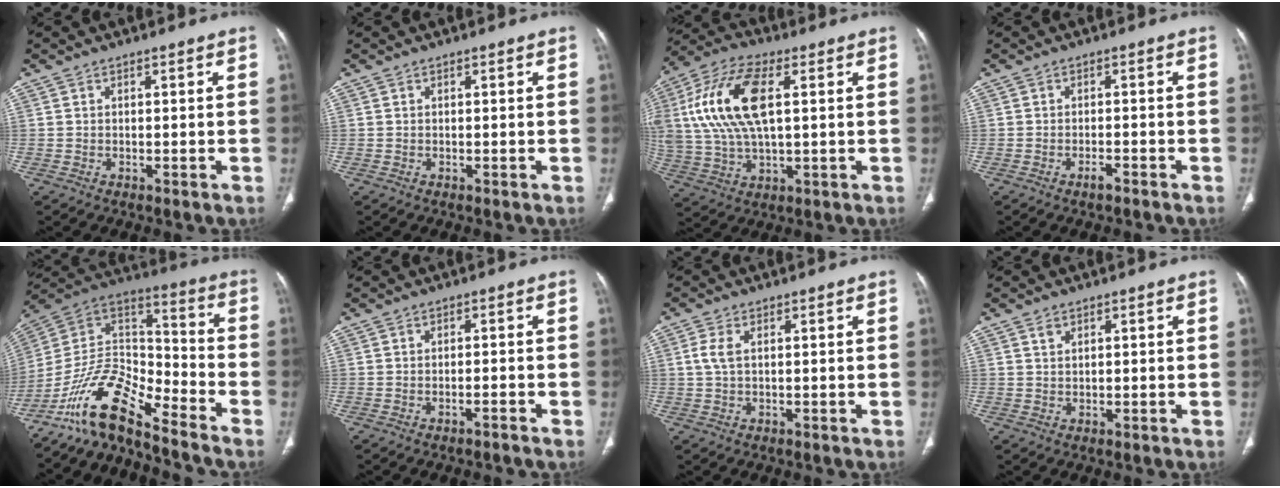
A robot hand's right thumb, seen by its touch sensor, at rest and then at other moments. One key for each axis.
{"total": 0.0}
{"total": 18.4, "fx": 3.9, "fy": 8.7, "fz": 15.7, "tx": -0.339, "ty": 0.013, "tz": 0.071}
{"total": 1.7, "fx": -1.3, "fy": 0.4, "fz": 1.0, "tx": -0.025, "ty": 0.006, "tz": -0.021}
{"total": 15.0, "fx": -12.3, "fy": 4.5, "fz": 7.3, "tx": -0.126, "ty": 0.102, "tz": -0.237}
{"total": 1.2, "fx": -1.0, "fy": 0.1, "fz": 0.6, "tx": -0.020, "ty": 0.011, "tz": -0.012}
{"total": 3.1, "fx": 0.8, "fy": 1.4, "fz": 2.7, "tx": -0.073, "ty": 0.007, "tz": 0.019}
{"total": 1.6, "fx": 1.0, "fy": 1.0, "fz": 0.7, "tx": -0.010, "ty": -0.005, "tz": 0.020}